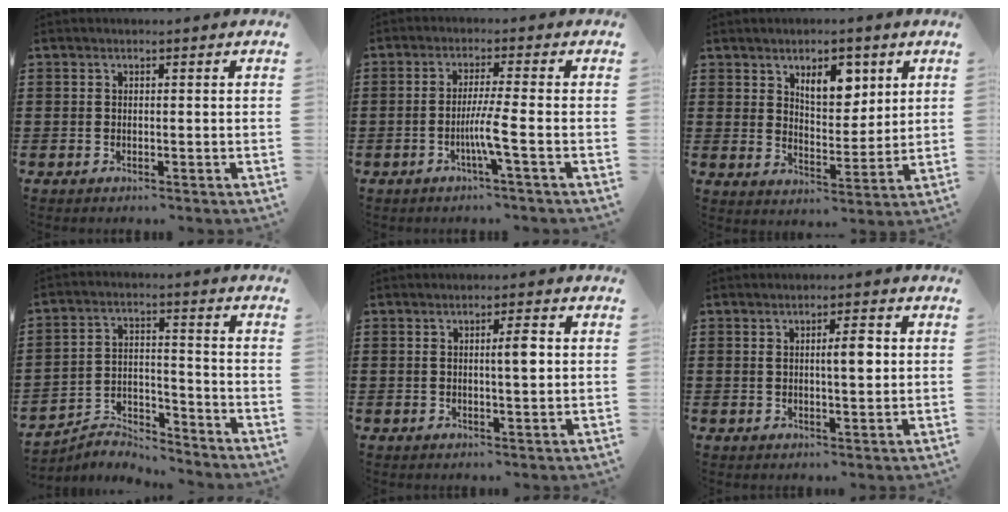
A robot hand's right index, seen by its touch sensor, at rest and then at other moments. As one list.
[{"total": 4.6, "force": [-1.6, -0.6, 4.3], "torque": [-0.082, -0.012, -0.035]}, {"total": 6.8, "force": [3.7, 3.6, 4.4], "torque": [-0.076, 0.005, 0.062]}, {"total": 4.8, "force": [-4.8, 0.6, 0.3], "torque": [-0.011, 0.008, -0.098]}, {"total": 3.3, "force": [0.5, 0.5, 3.2], "torque": [-0.053, -0.002, 0.004]}, {"total": 3.8, "force": [0.7, 0.9, 3.6], "torque": [-0.062, 0.001, 0.006]}]